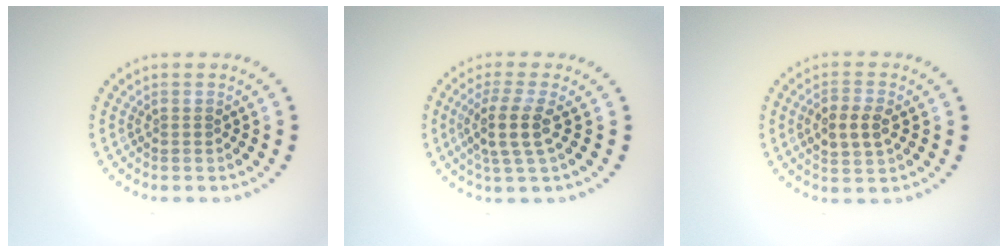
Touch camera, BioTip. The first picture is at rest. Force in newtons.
{"total": 3.4, "press": 2.6, "slide": 2.2}
{"total": 3.0, "press": 3.0, "slide": 0.4}